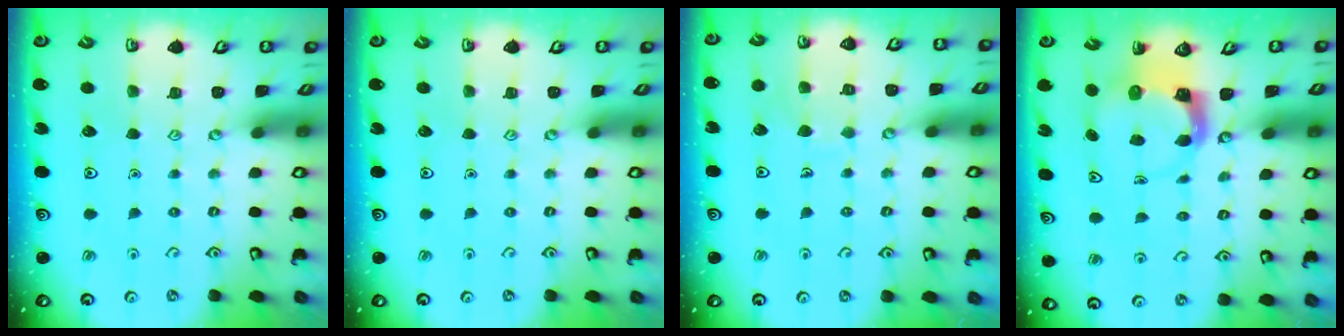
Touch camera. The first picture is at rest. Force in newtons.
{"total": 0.0}
{"total": 6.0, "press": 6.0, "slide": 0.3}
{"total": 3.8, "press": 3.8, "slide": 0.6}